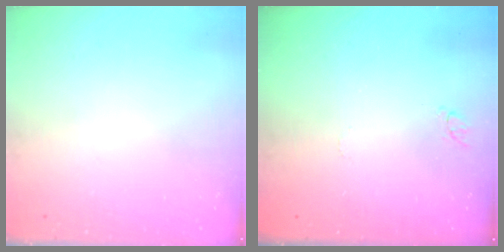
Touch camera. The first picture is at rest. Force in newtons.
{"total": 4.4, "press": 4.3, "slide": 0.5}